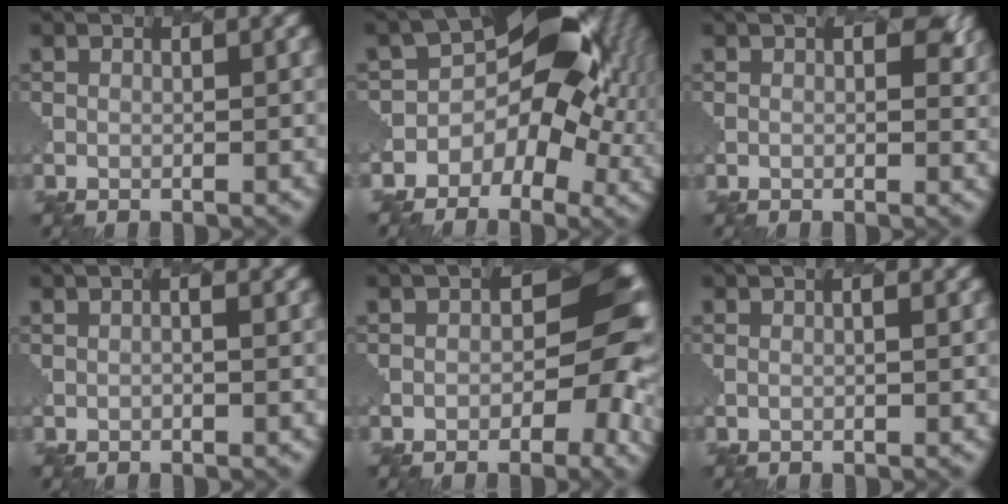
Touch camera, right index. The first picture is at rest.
{"total": 6.7, "force": [-1.0, 5.7, 3.3], "torque": [-0.045, 0.019, -0.044]}
{"total": 1.3, "force": [1.1, 0.4, -0.5], "torque": [0.000, 0.011, -0.002]}
{"total": 0.8, "force": [-0.1, 0.4, 0.7], "torque": [-0.005, 0.006, -0.014]}
{"total": 4.8, "force": [0.1, 3.5, 3.2], "torque": [-0.048, 0.013, -0.033]}
{"total": 0.9, "force": [0.4, 0.3, 0.8], "torque": [-0.002, 0.012, -0.008]}